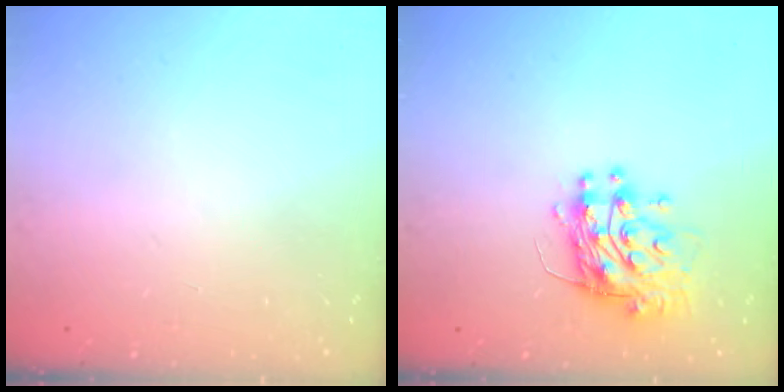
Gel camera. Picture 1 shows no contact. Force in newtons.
{"total": 12.9, "press": 12.9, "slide": 1.1}